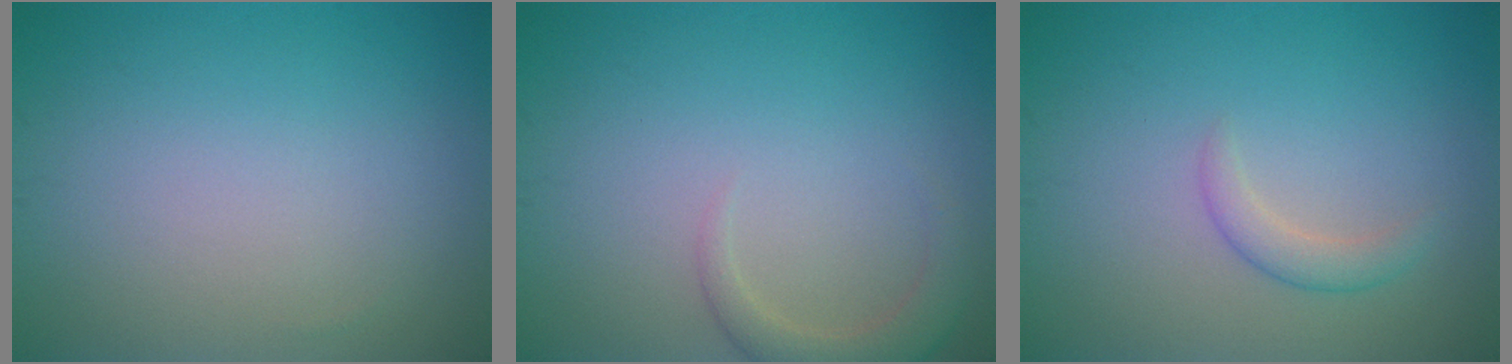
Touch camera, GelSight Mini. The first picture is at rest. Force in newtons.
{"total": 2.4, "press": 2.4, "slide": 0.3}
{"total": 1.7, "press": 1.7, "slide": 0.1}